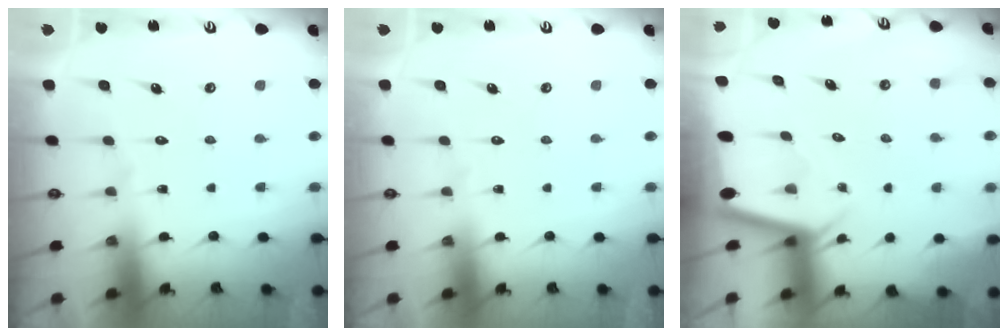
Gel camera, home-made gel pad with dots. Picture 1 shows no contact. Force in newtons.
{"total": 0.0}
{"total": 2.3, "press": 2.3, "slide": 0.1}